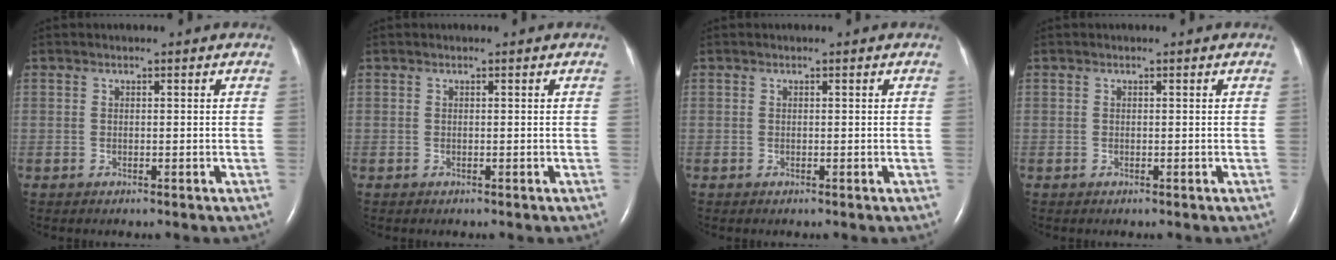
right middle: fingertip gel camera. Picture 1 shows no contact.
{"total": 0.0}
{"total": 0.0}
{"total": 0.0}